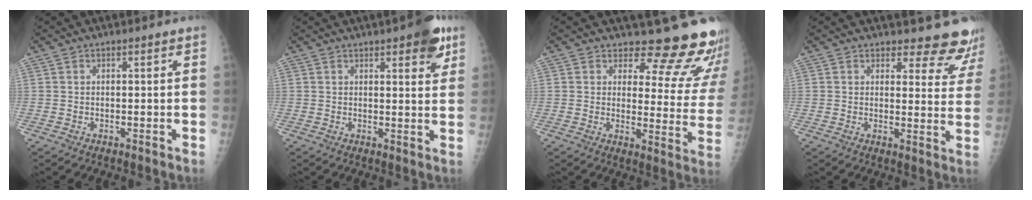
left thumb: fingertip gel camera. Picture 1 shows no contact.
{"total": 7.2, "force": [4.0, 2.3, 5.5], "torque": [-0.051, -0.015, 0.045]}
{"total": 15.6, "force": [14.2, 4.5, 4.5], "torque": [-0.004, -0.148, 0.148]}
{"total": 10.7, "force": [10.2, 3.0, 1.2], "torque": [0.032, -0.091, 0.092]}